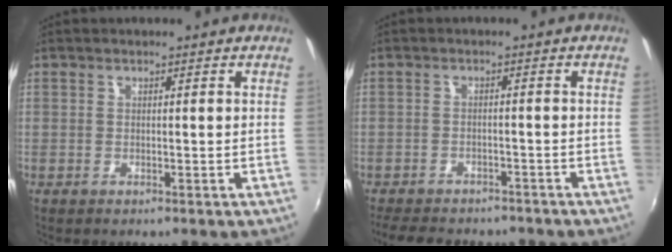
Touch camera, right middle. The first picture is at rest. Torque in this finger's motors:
{"motor_torque": [0.85, -1.05, 0.12, 0.02]}